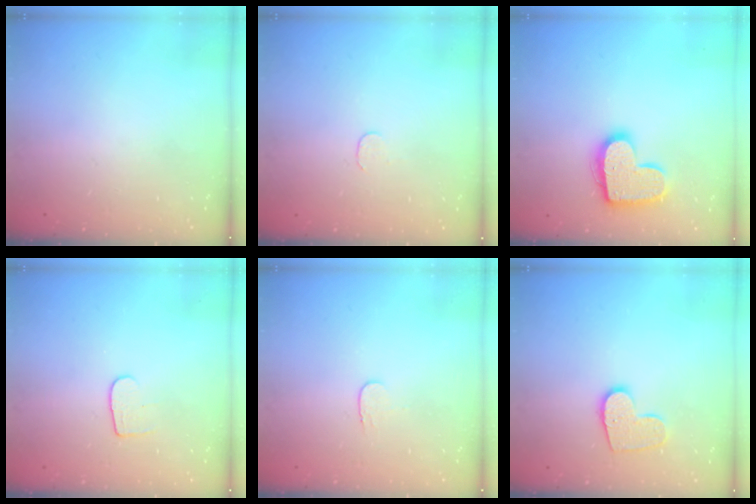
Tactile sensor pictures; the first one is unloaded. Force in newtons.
{"total": 3.5, "press": 3.5, "slide": 0.3}
{"total": 15.0, "press": 15.0, "slide": 0.7}
{"total": 5.1, "press": 5.1, "slide": 0.4}
{"total": 3.5, "press": 3.5, "slide": 0.4}
{"total": 10.9, "press": 10.9, "slide": 0.5}